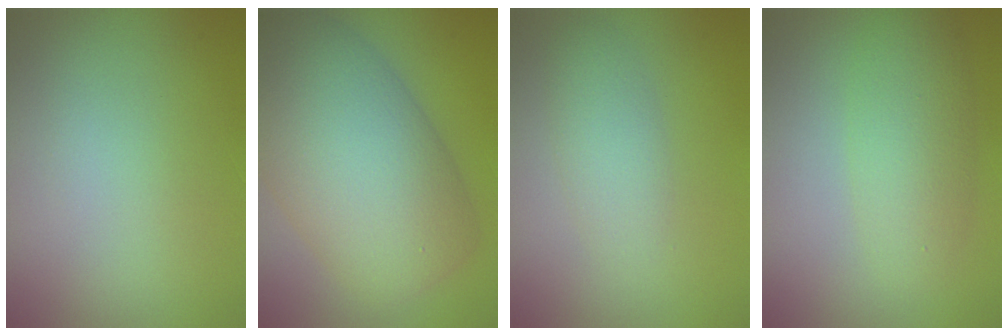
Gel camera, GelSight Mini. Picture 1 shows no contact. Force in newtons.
{"total": 11.8, "press": 11.8, "slide": 0.5}
{"total": 2.3, "press": 2.3, "slide": 0.0}
{"total": 3.7, "press": 3.6, "slide": 0.2}